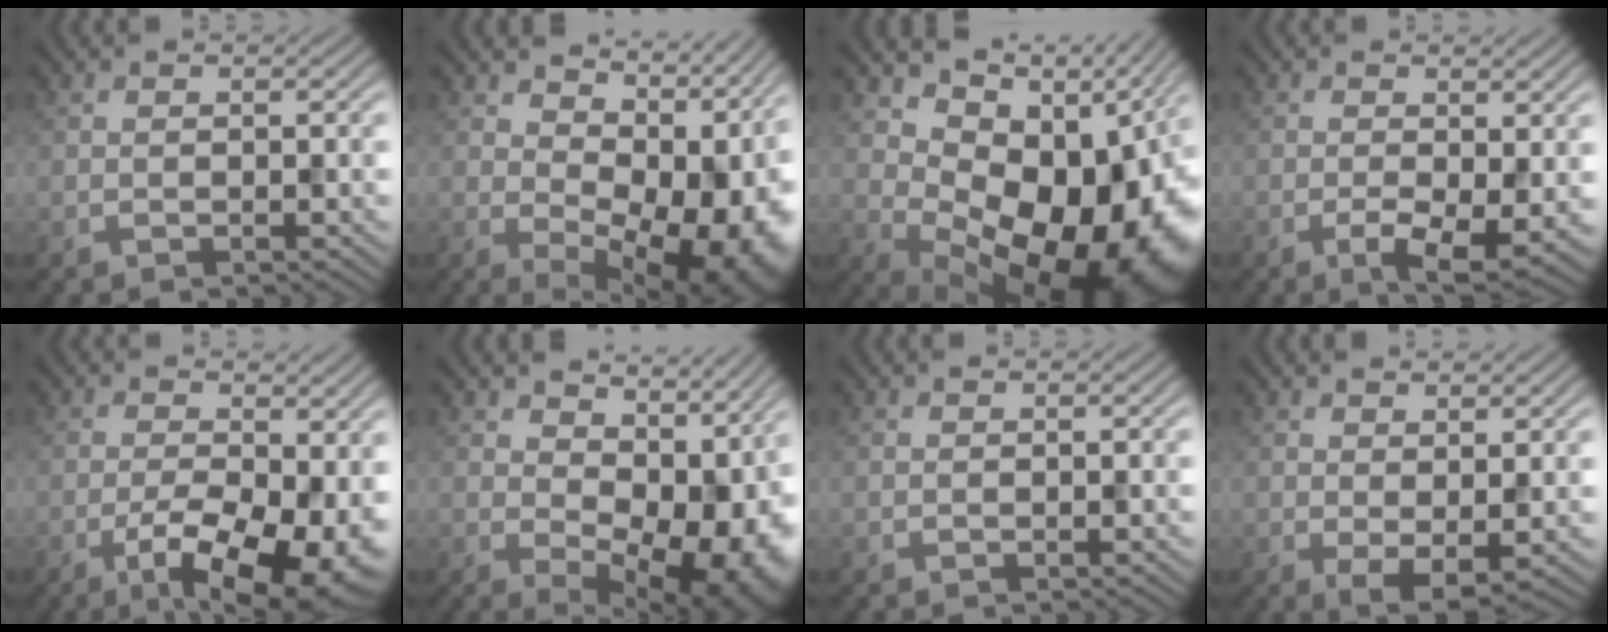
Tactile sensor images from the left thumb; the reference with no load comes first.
{"total": 13.7, "force": [2.9, 8.2, 10.6], "torque": [-0.123, -0.013, 0.074]}
{"total": 15.5, "force": [1.2, 10.2, 11.7], "torque": [-0.149, -0.023, 0.049]}
{"total": 3.7, "force": [-0.7, 1.0, 3.5], "torque": [-0.060, -0.012, -0.012]}
{"total": 11.3, "force": [-4.3, 4.3, 9.6], "torque": [-0.146, -0.013, -0.066]}
{"total": 12.5, "force": [3.5, 7.2, 9.6], "torque": [-0.104, -0.013, 0.074]}
{"total": 0.0}
{"total": 2.6, "force": [0.7, 1.1, 2.3], "torque": [-0.045, -0.009, 0.016]}